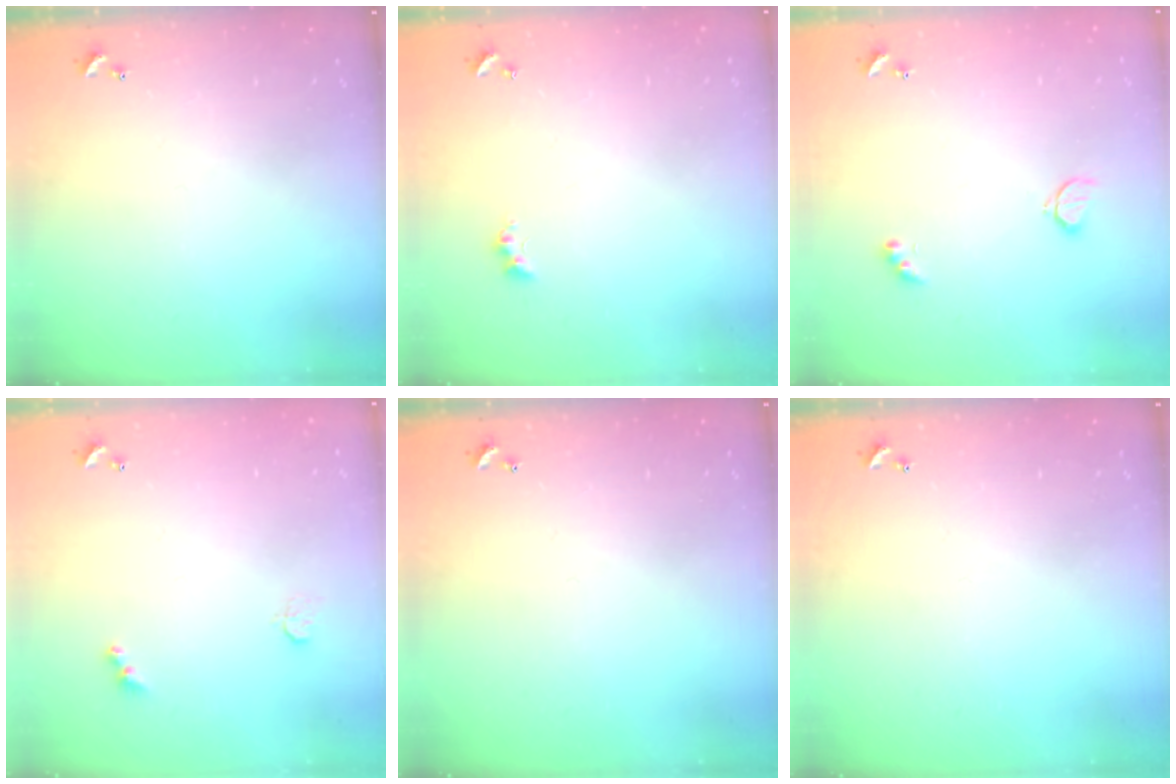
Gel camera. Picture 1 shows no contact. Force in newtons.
{"total": 2.7, "press": 2.6, "slide": 0.6}
{"total": 2.6, "press": 2.5, "slide": 0.5}
{"total": 2.9, "press": 2.8, "slide": 0.7}
{"total": 0.0}
{"total": 0.0}